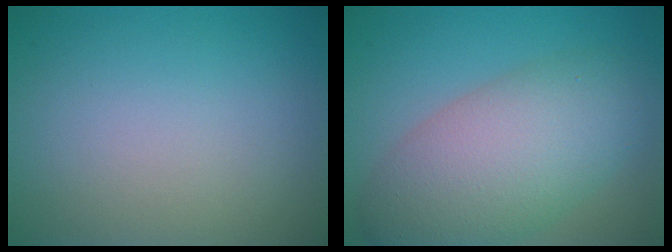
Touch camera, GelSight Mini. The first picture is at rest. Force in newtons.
{"total": 8.5, "press": 8.5, "slide": 0.2}